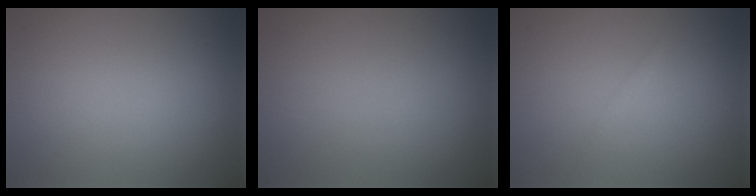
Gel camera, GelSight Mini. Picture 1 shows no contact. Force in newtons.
{"total": 0.0}
{"total": 0.5, "press": 0.5, "slide": 0.0}